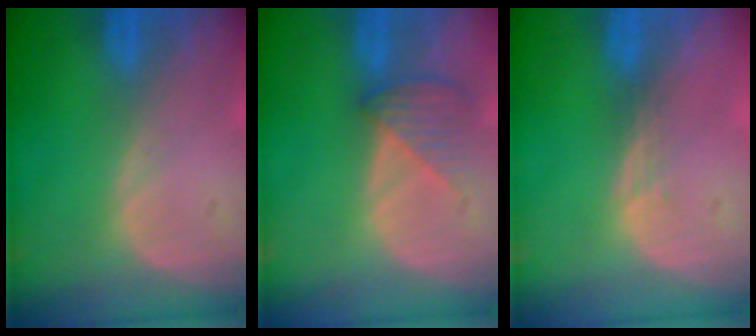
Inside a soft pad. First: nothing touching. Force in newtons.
{"total": 3.9, "press": 3.6, "slide": 1.5}
{"total": 1.1, "press": 0.9, "slide": 0.7}